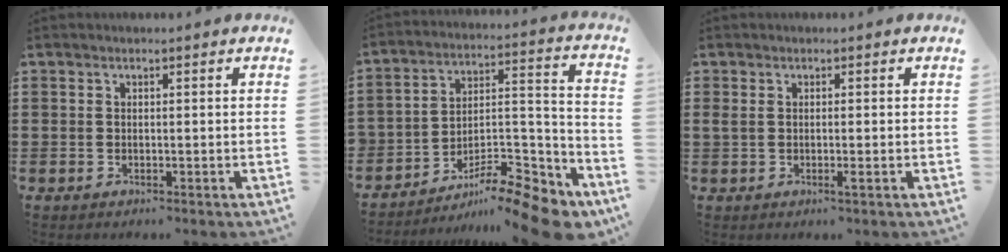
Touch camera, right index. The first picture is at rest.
{"total": 12.2, "force": [-10.3, 2.9, 6.0], "torque": [-0.071, 0.039, -0.190]}
{"total": 1.6, "force": [-0.2, 0.2, 1.6], "torque": [-0.037, -0.006, -0.006]}